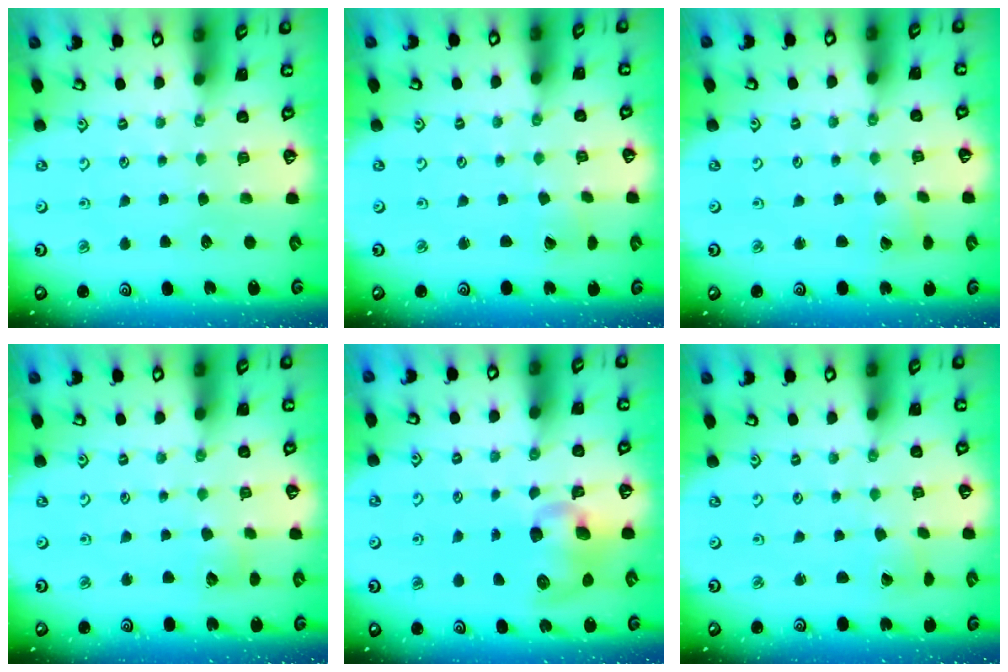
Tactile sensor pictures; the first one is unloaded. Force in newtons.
{"total": 1.6, "press": 1.6, "slide": 0.1}
{"total": 2.7, "press": 2.7, "slide": 0.3}
{"total": 5.5, "press": 5.4, "slide": 0.6}
{"total": 9.2, "press": 9.0, "slide": 2.0}
{"total": 1.5, "press": 1.5, "slide": 0.0}